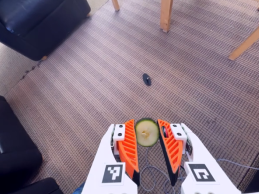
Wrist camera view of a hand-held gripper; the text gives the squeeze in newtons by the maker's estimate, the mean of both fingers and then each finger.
{"total": 8.8, "left": 8.7, "right": 8.9}